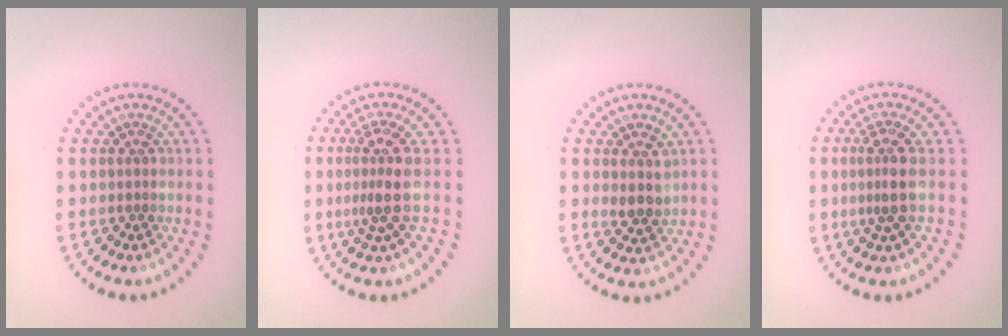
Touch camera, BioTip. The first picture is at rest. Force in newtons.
{"total": 3.3, "press": 2.3, "slide": 2.3}
{"total": 2.1, "press": 1.9, "slide": 0.9}
{"total": 2.6, "press": 1.9, "slide": 1.8}